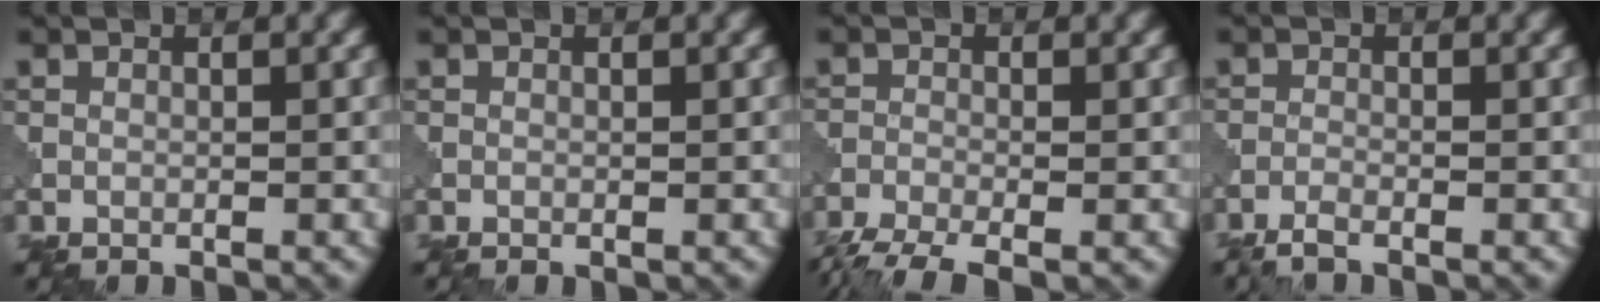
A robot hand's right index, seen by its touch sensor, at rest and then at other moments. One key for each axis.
{"total": 0.0}
{"total": 4.5, "fx": -3.5, "fy": 1.0, "fz": 2.6, "tx": -0.053, "ty": -0.014, "tz": -0.077}
{"total": 1.5, "fx": -1.2, "fy": 0.2, "fz": 0.8, "tx": -0.017, "ty": -0.002, "tz": -0.031}